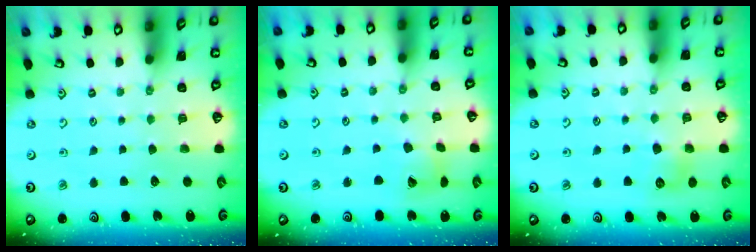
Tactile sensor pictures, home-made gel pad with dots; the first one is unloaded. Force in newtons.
{"total": 8.0, "press": 7.9, "slide": 1.1}
{"total": 6.7, "press": 6.7, "slide": 0.5}